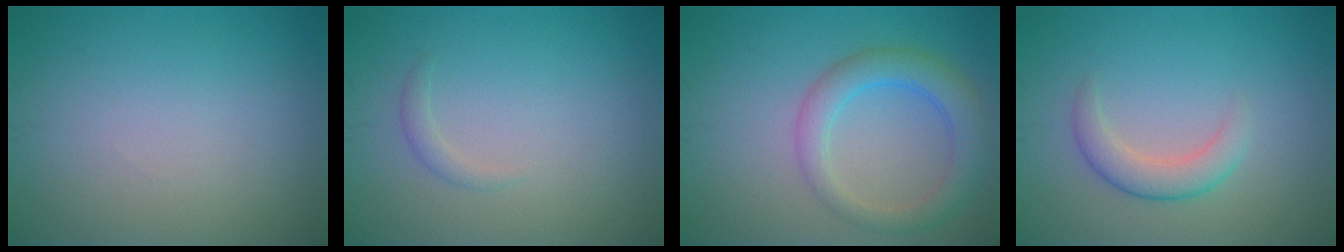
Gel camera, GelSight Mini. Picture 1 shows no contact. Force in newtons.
{"total": 0.9, "press": 0.9, "slide": 0.1}
{"total": 4.2, "press": 4.2, "slide": 0.1}
{"total": 2.8, "press": 2.8, "slide": 0.2}